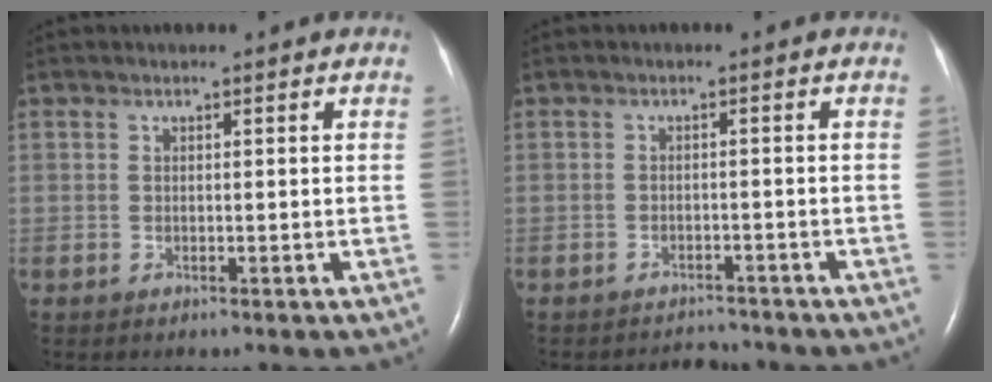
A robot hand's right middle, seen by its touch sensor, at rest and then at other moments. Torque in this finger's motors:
{"motor_torque": [-0.06, -0.06, -0.04, -0.01]}